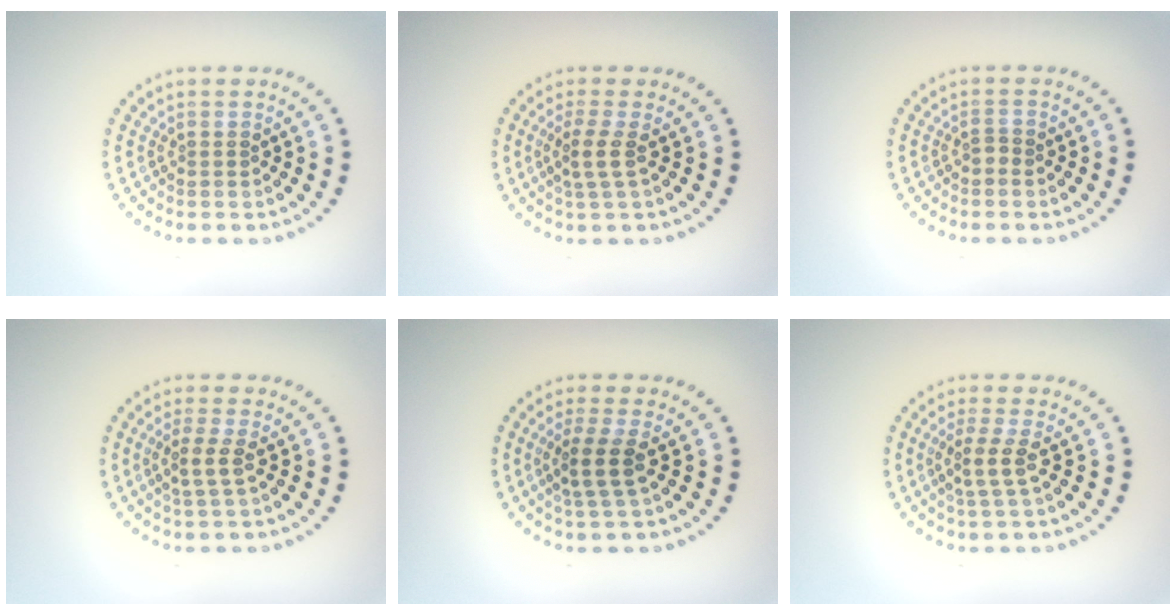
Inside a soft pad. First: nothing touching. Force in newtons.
{"total": 2.0, "press": 1.6, "slide": 1.2}
{"total": 0.9, "press": 0.5, "slide": 0.8}
{"total": 1.8, "press": 1.4, "slide": 1.1}
{"total": 2.6, "press": 2.0, "slide": 1.7}
{"total": 2.2, "press": 1.7, "slide": 1.4}